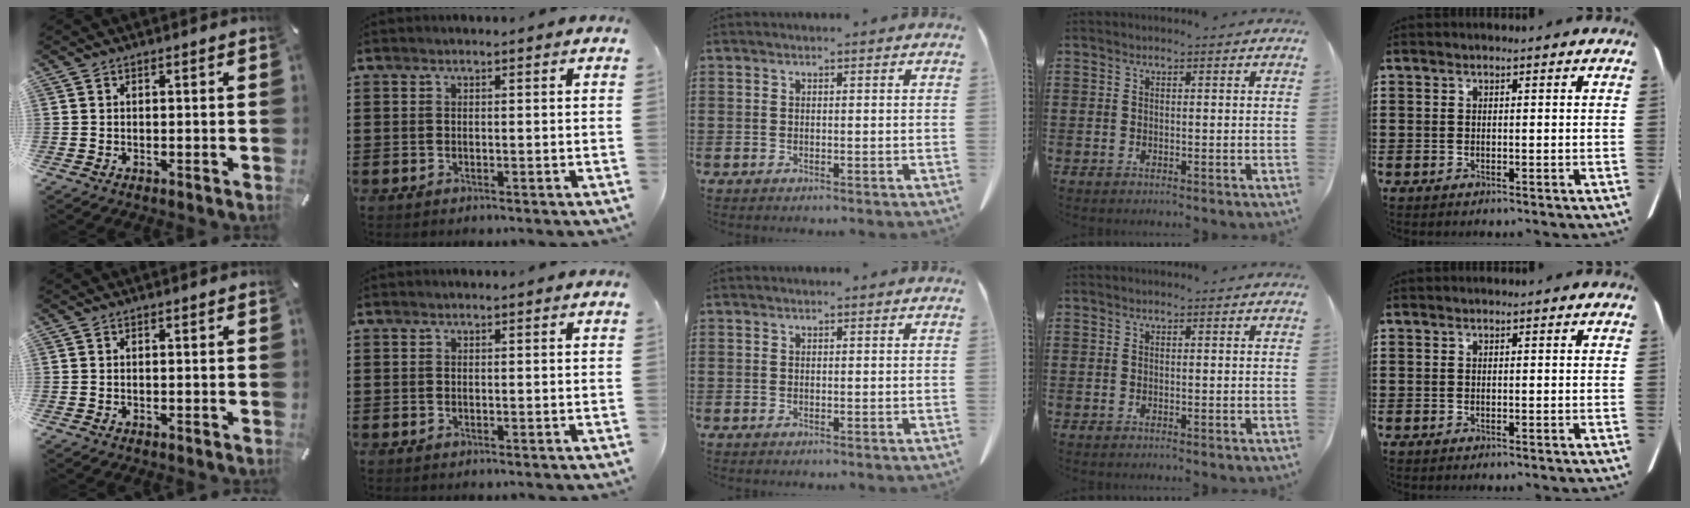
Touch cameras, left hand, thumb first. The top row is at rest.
{}